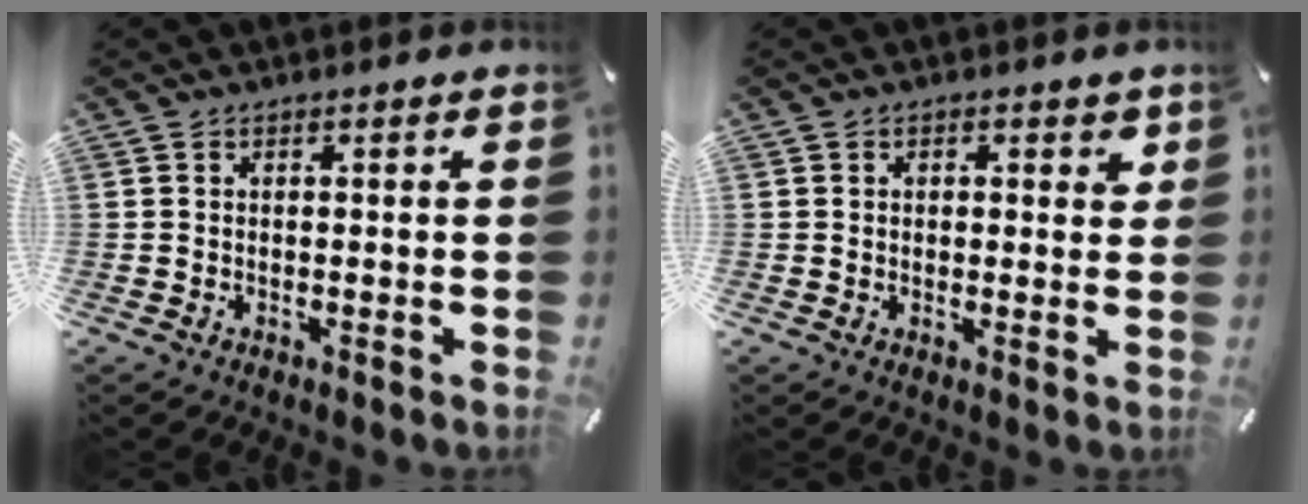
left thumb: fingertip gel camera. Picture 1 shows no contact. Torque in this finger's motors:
{"motor_torque": [0.02, -0.39, 0.02, 0.00, -0.03]}